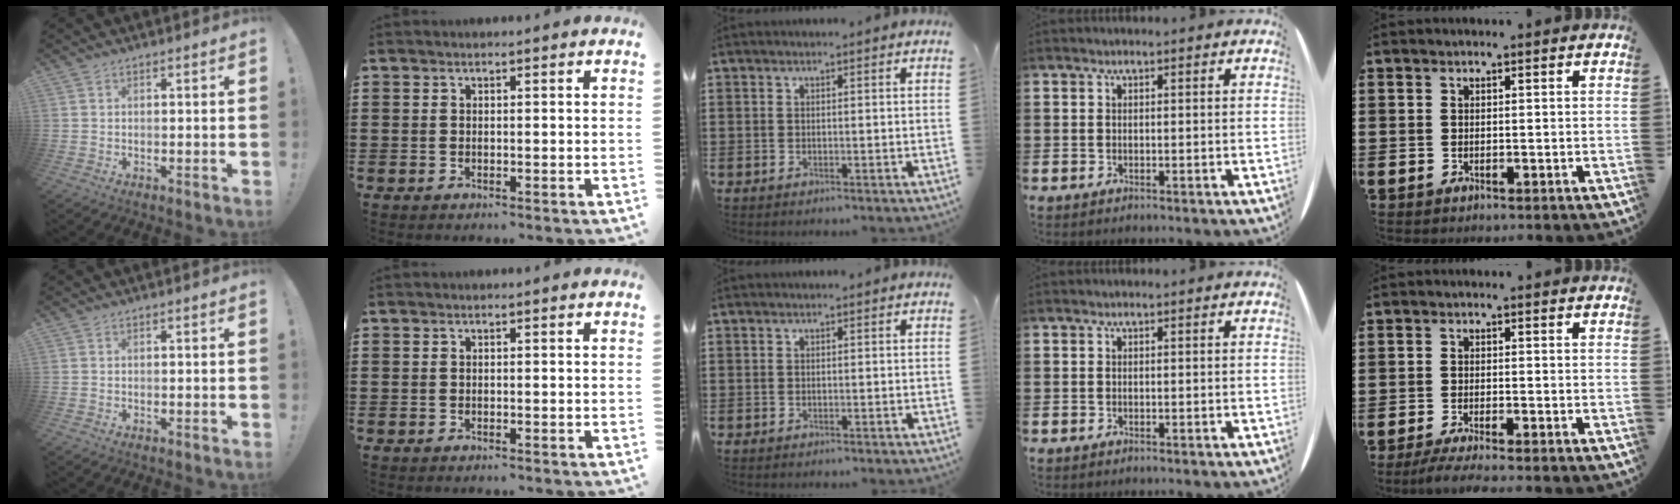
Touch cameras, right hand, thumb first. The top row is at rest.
{"little": {"total": 2.2, "force": [-1.6, 0.0, 1.5], "torque": [-0.022, 0.000, -0.028]}}